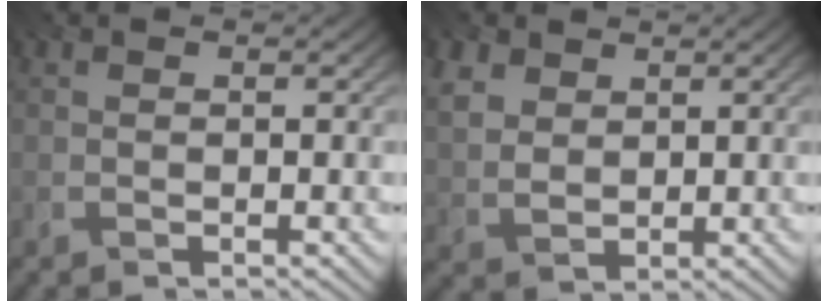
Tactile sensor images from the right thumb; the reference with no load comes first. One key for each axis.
{"total": 5.3, "fx": 2.8, "fy": 3.5, "fz": 2.8, "tx": -0.094, "ty": -0.001, "tz": 0.057}